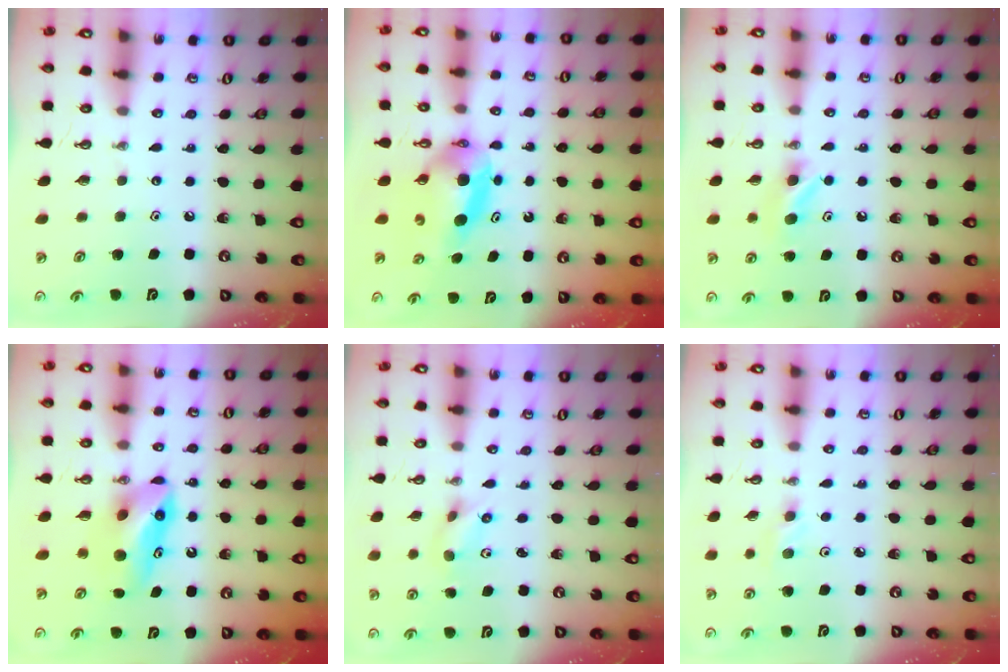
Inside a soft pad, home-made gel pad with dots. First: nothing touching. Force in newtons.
{"total": 5.3, "press": 5.3, "slide": 0.3}
{"total": 5.7, "press": 5.5, "slide": 1.5}
{"total": 9.3, "press": 8.4, "slide": 4.0}
{"total": 2.9, "press": 1.1, "slide": 2.7}
{"total": 3.7, "press": 3.7, "slide": 0.6}